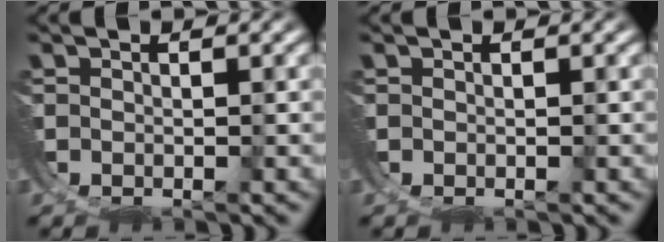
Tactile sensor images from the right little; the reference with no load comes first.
{"total": 0.0}